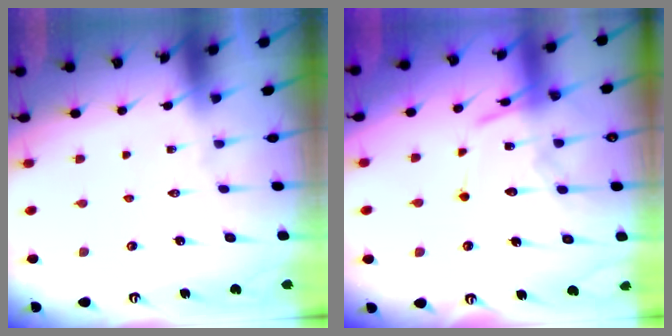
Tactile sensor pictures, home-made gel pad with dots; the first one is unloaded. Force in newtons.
{"total": 16.0, "press": 16.0, "slide": 1.2}